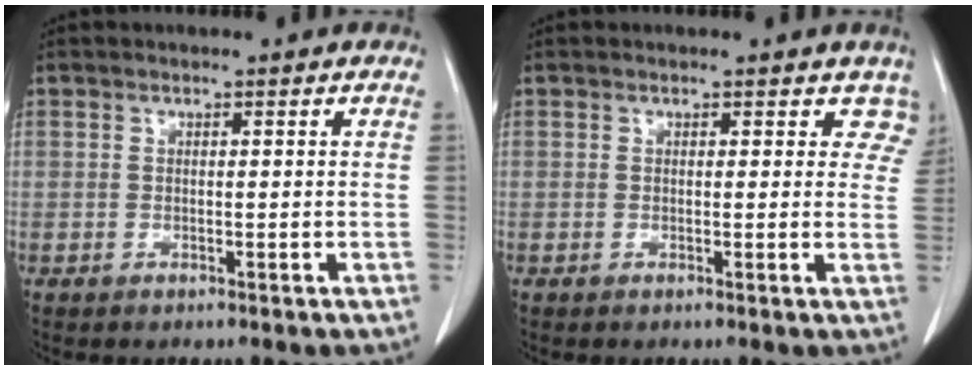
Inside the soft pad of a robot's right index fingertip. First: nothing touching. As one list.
[{"total": 3.4, "force": [2.8, 2.0, 0.5], "torque": [0.026, -0.007, 0.006]}]